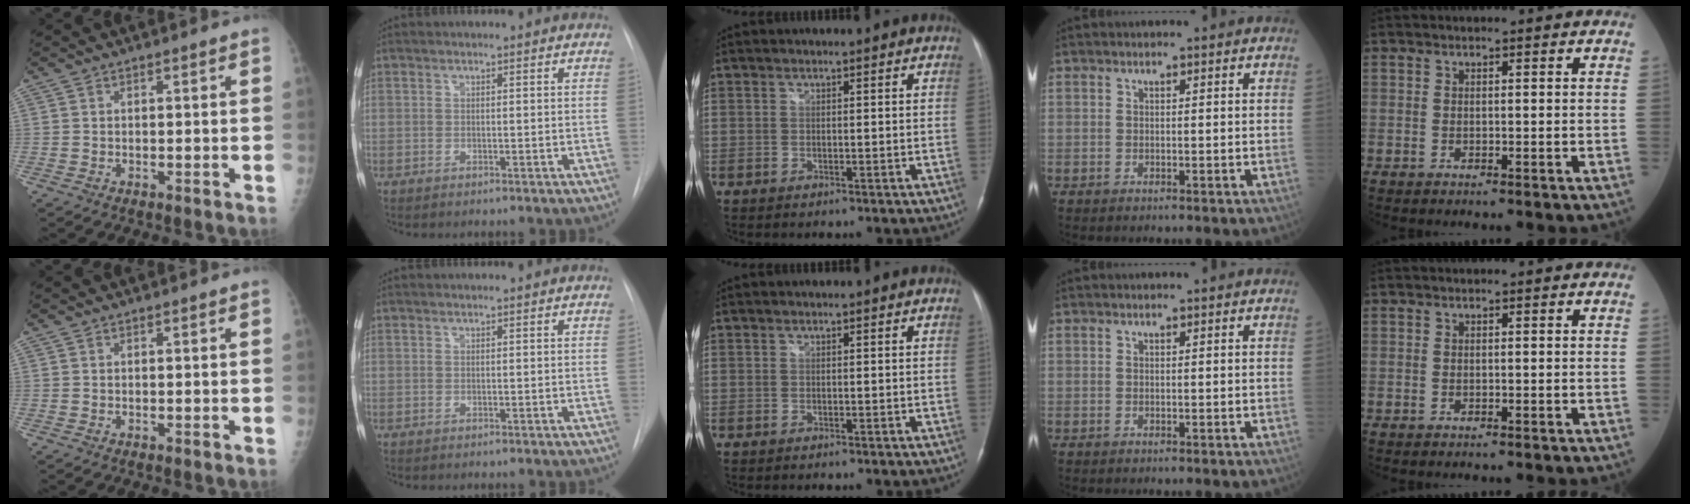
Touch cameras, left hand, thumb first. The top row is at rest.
{}